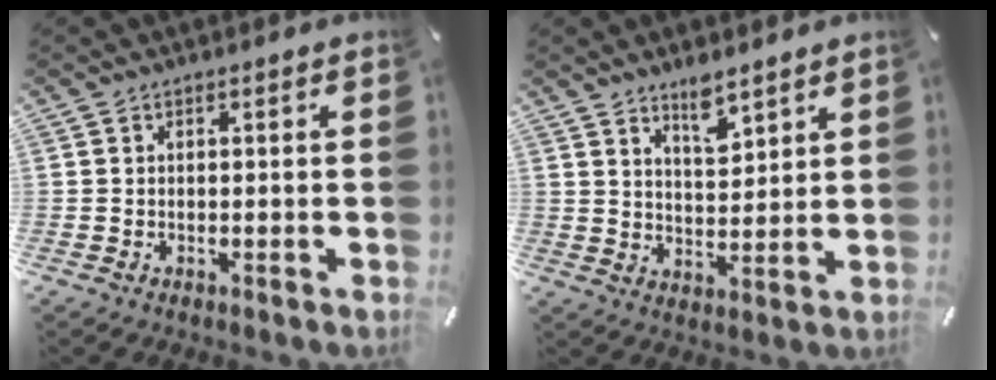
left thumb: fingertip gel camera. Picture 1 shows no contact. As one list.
[{"total": 5.9, "force": [5.1, 1.9, 2.3], "torque": [-0.027, -0.036, 0.089]}]